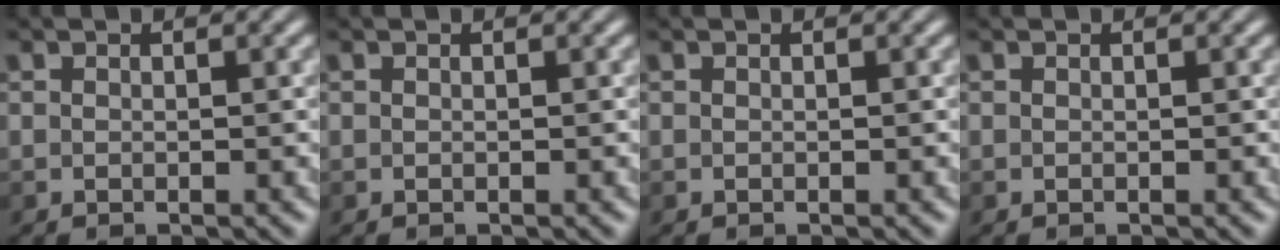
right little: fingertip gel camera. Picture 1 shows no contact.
{"total": 0.0}
{"total": 0.0}
{"total": 0.0}